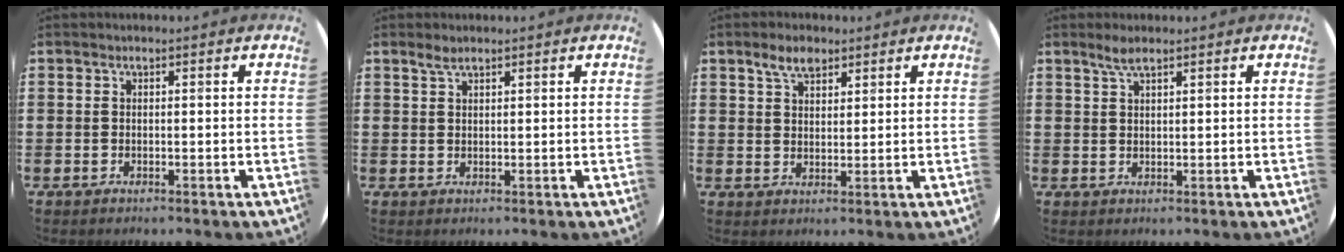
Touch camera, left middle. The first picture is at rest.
{"total": 1.6, "force": [1.3, 0.4, 0.8], "torque": [-0.017, 0.005, 0.023]}
{"total": 4.1, "force": [3.0, 1.8, 2.0], "torque": [-0.028, 0.000, 0.052]}
{"total": 2.2, "force": [1.6, 0.4, 1.4], "torque": [-0.028, 0.005, 0.028]}